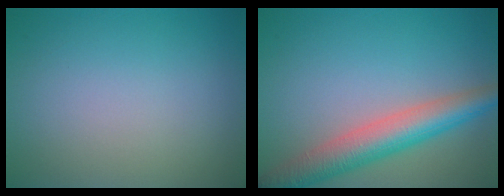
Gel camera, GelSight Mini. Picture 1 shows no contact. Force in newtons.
{"total": 5.8, "press": 5.8, "slide": 0.2}